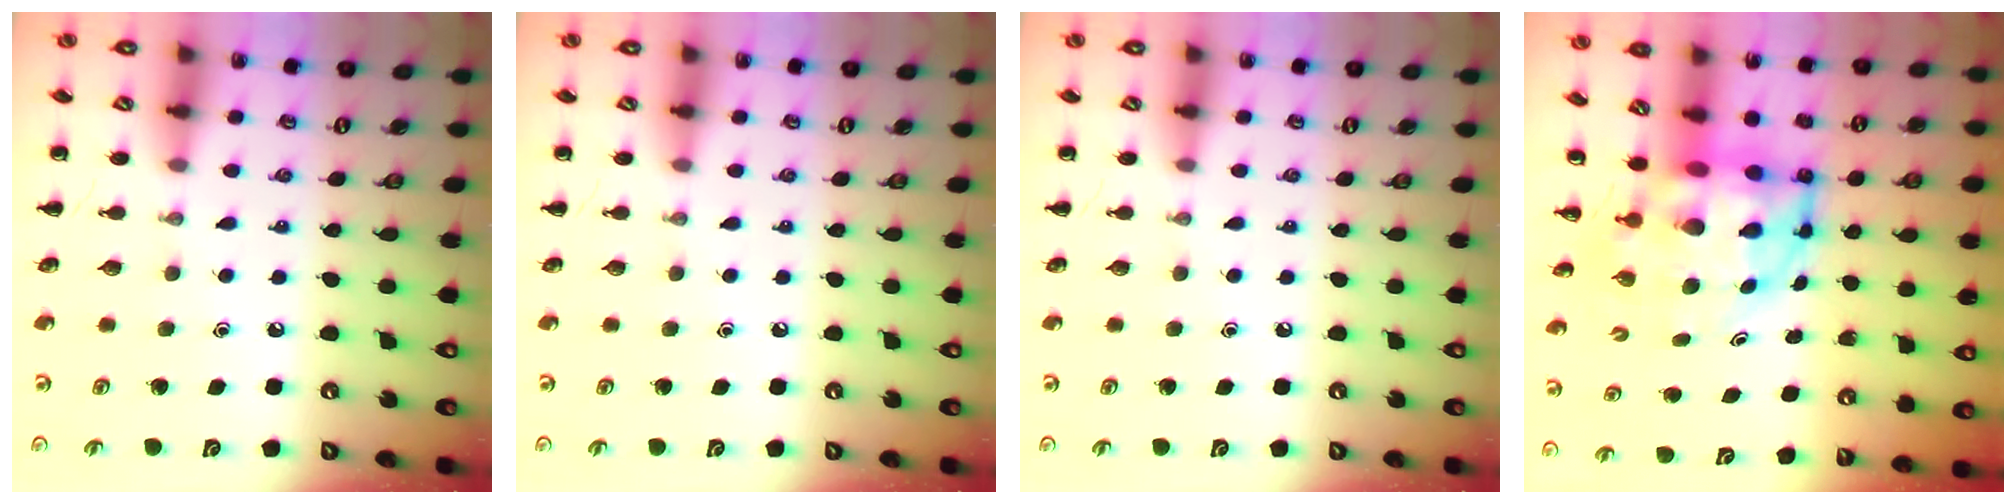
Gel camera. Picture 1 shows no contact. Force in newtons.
{"total": 0.0}
{"total": 0.0}
{"total": 7.3, "press": 7.0, "slide": 1.9}